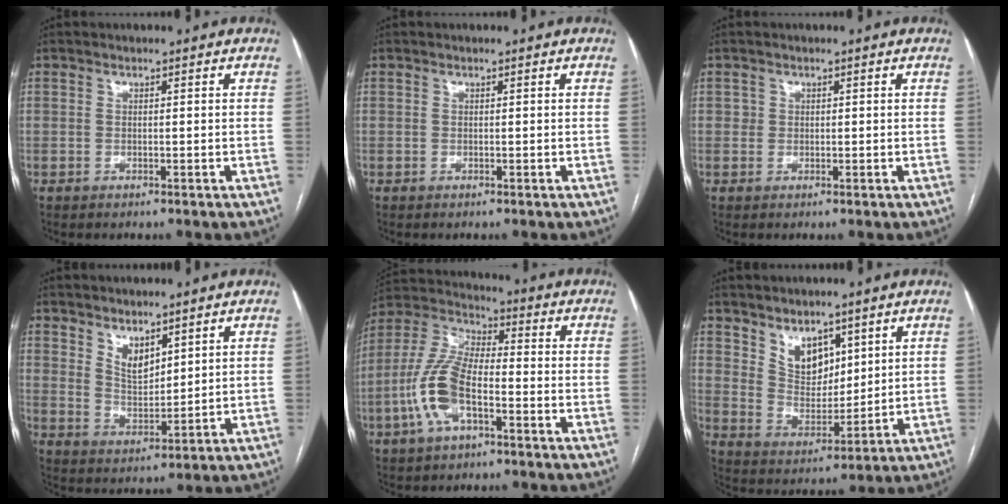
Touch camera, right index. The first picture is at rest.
{"total": 0.0}
{"total": 0.8, "force": [0.2, 0.8, 0.0], "torque": [0.007, 0.003, 0.000]}
{"total": 4.9, "force": [3.3, 2.2, 2.9], "torque": [-0.057, -0.006, 0.073]}
{"total": 11.9, "force": [-4.0, 4.7, 10.2], "torque": [-0.238, 0.011, -0.081]}
{"total": 7.4, "force": [4.6, 4.3, 3.8], "torque": [-0.071, -0.002, 0.099]}